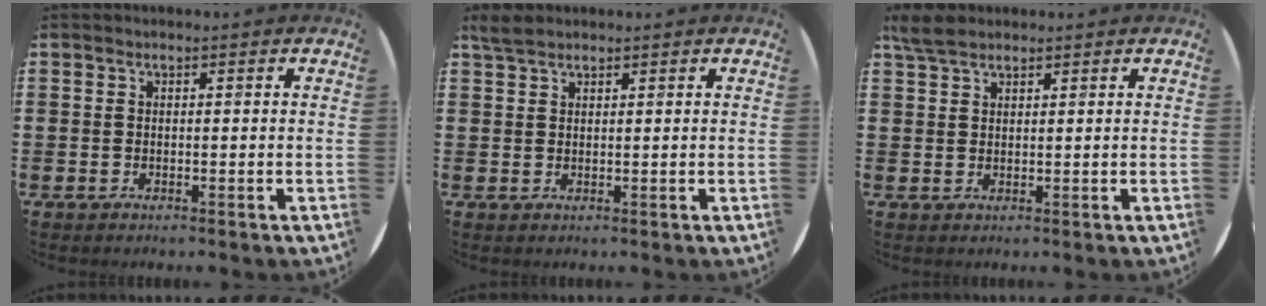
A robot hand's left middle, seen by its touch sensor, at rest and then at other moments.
{"total": 2.0, "force": [1.8, 0.5, 0.8], "torque": [-0.019, 0.003, 0.034]}
{"total": 3.0, "force": [2.5, 1.1, 1.3], "torque": [-0.024, 0.002, 0.046]}